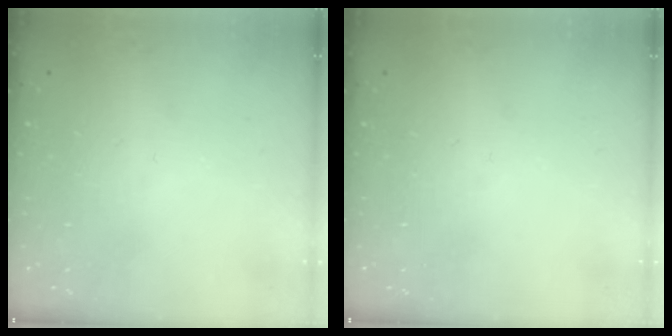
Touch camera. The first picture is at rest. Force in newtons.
{"total": 0.0}